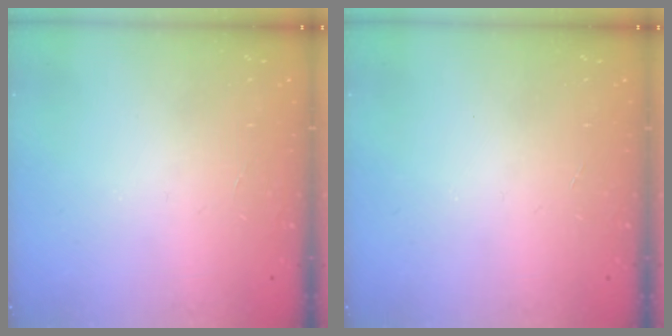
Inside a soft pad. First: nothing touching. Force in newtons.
{"total": 0.0}